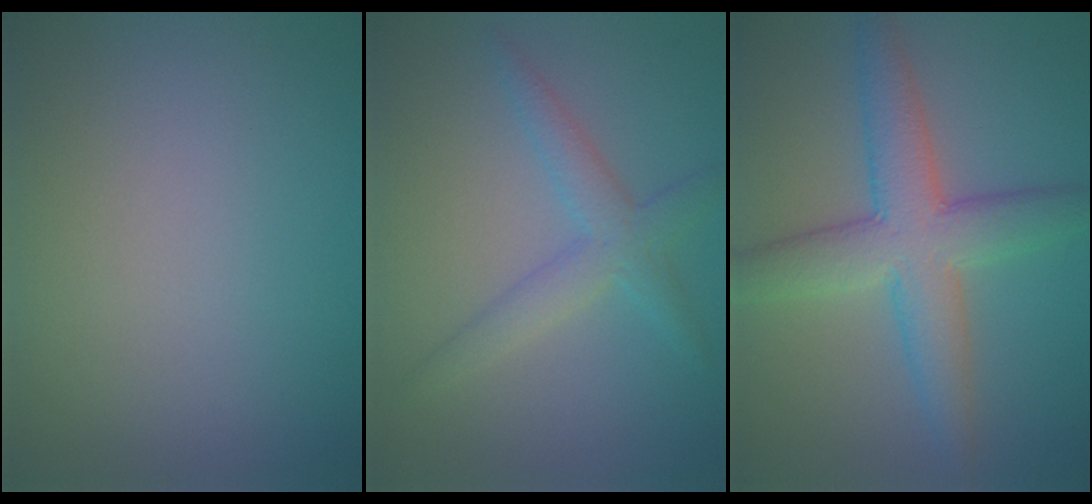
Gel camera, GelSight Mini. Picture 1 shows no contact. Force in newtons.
{"total": 3.0, "press": 3.0, "slide": 0.1}
{"total": 6.3, "press": 6.3, "slide": 0.4}